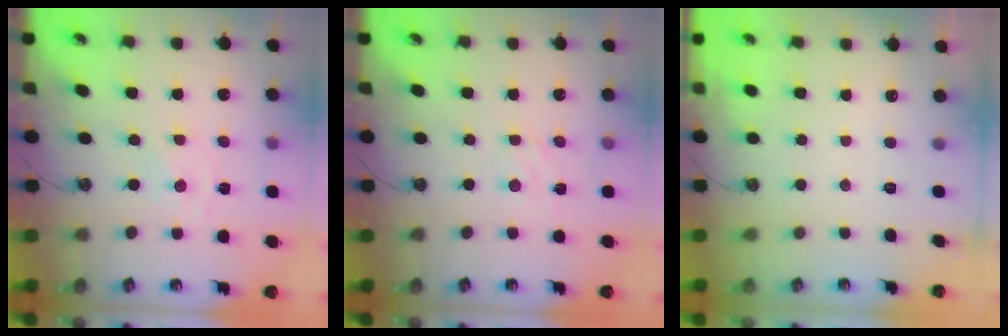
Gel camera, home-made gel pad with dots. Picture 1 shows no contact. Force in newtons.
{"total": 3.4, "press": 3.3, "slide": 0.5}
{"total": 0.0}